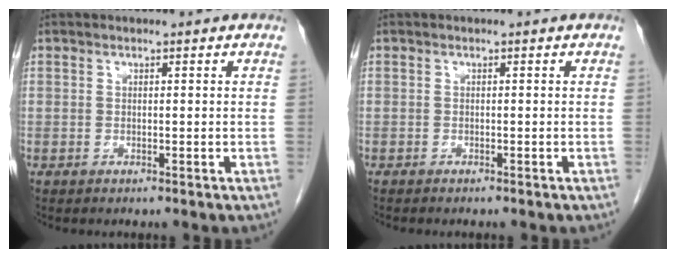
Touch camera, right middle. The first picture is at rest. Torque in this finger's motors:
{"motor_torque": [1.11, -0.97, 0.05, 0.02]}